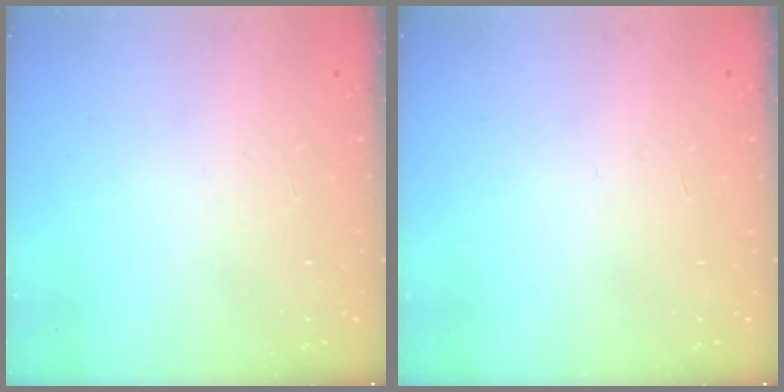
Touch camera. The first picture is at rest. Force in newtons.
{"total": 0.0}